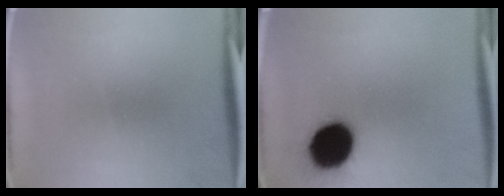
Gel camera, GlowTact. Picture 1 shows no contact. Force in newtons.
{"total": 17.6}